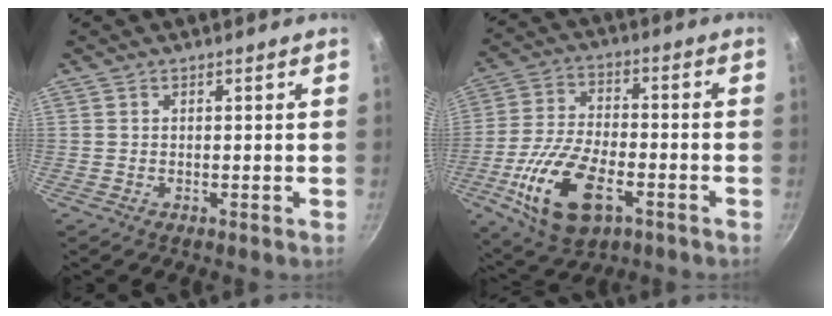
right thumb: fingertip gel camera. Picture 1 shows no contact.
{"total": 16.4, "force": [-6.2, 8.3, 12.8], "torque": [-0.245, 0.017, -0.113]}